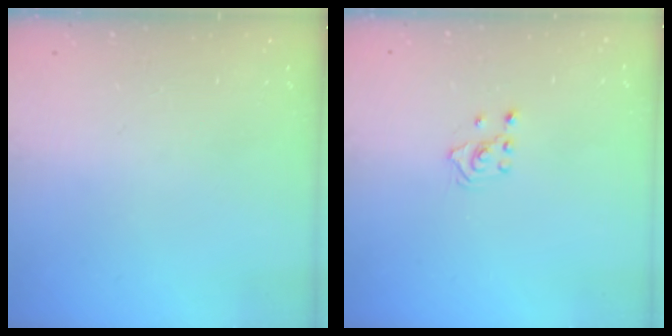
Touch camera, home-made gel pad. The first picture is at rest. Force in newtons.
{"total": 2.1, "press": 1.8, "slide": 0.9}